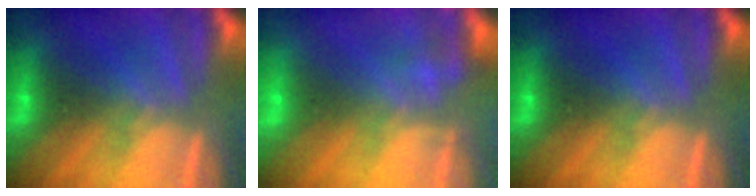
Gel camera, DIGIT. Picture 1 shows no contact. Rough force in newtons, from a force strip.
{"total": 2.1}
{"total": 0.0}